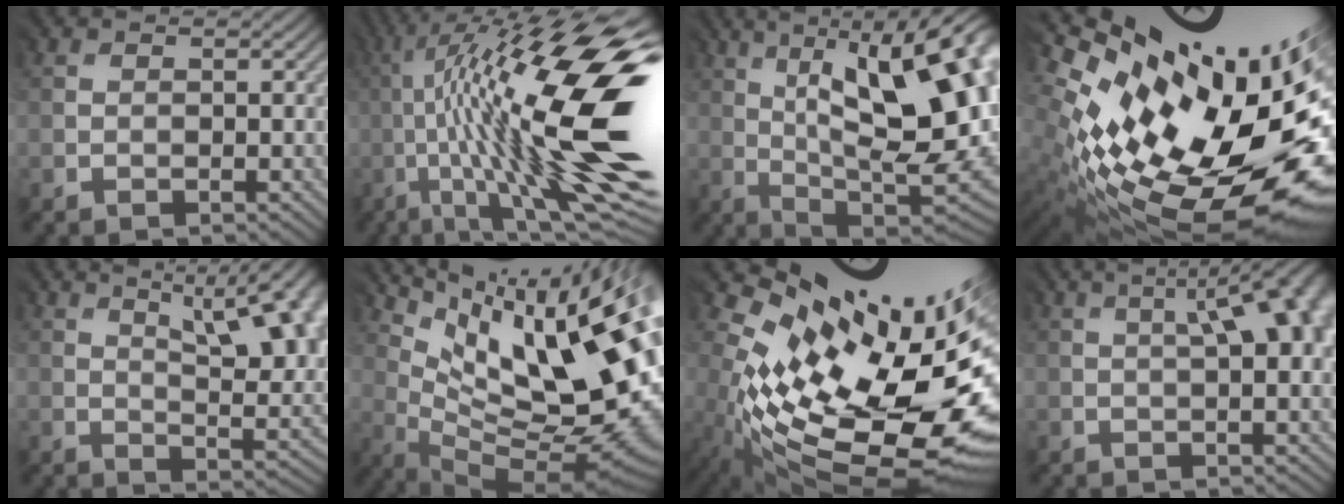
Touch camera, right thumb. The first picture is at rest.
{"total": 21.1, "force": [0.0, 4.5, 20.6], "torque": [-0.346, 0.029, 0.012]}
{"total": 19.3, "force": [3.6, 7.4, 17.5], "torque": [-0.238, 0.027, 0.057]}
{"total": 18.4, "force": [1.8, 9.0, 16.0], "torque": [-0.277, -0.037, 0.056]}
{"total": 16.9, "force": [6.9, 7.2, 13.6], "torque": [-0.159, 0.039, 0.104]}
{"total": 17.6, "force": [6.1, 5.1, 15.7], "torque": [-0.239, 0.013, 0.122]}
{"total": 17.5, "force": [1.4, 8.2, 15.4], "torque": [-0.255, -0.039, 0.047]}
{"total": 8.5, "force": [1.5, 2.4, 8.0], "torque": [-0.080, 0.025, 0.002]}